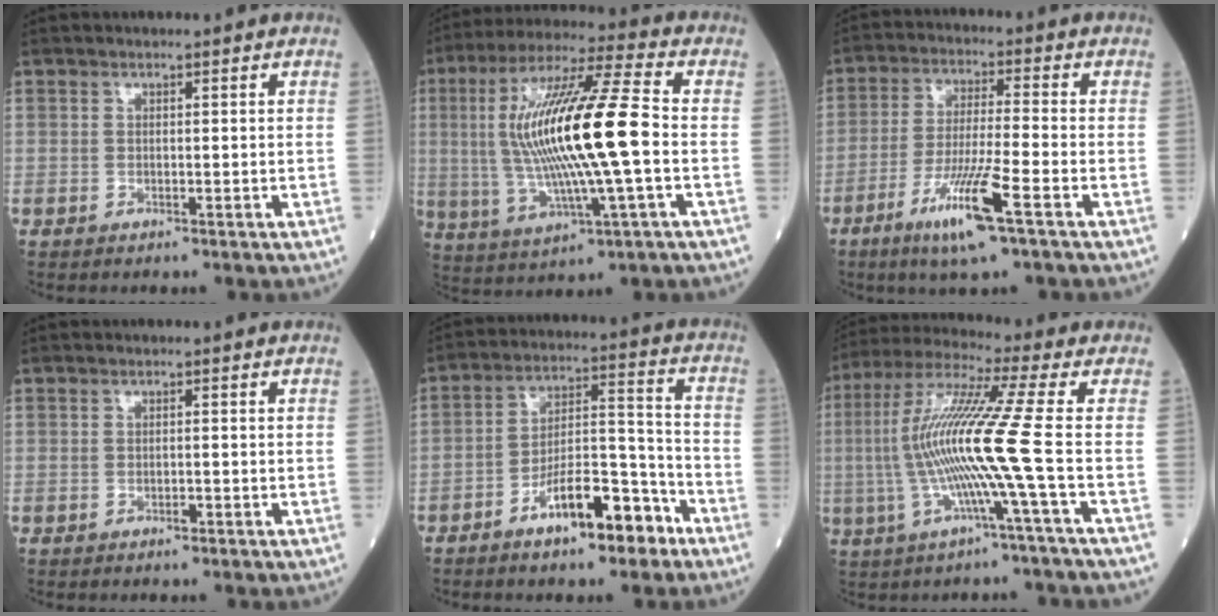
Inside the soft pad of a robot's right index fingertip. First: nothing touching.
{"total": 19.0, "force": [-0.1, 1.5, 19.0], "torque": [-0.378, 0.012, -0.004]}
{"total": 10.4, "force": [-5.3, -0.2, 9.0], "torque": [-0.176, -0.018, -0.100]}
{"total": 0.9, "force": [-0.5, 0.3, 0.7], "torque": [-0.014, 0.000, -0.007]}
{"total": 11.3, "force": [-6.9, 3.3, 8.3], "torque": [-0.141, 0.020, -0.113]}
{"total": 13.6, "force": [-2.0, -2.3, 13.2], "torque": [-0.268, 0.001, -0.048]}